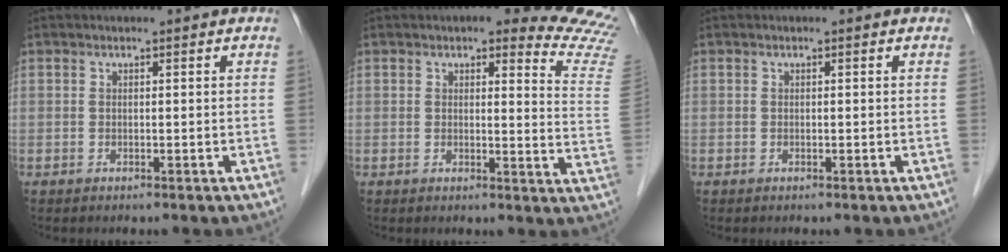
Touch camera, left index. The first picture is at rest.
{"total": 12.7, "force": [11.4, 2.3, 5.0], "torque": [-0.023, -0.072, 0.088]}
{"total": 0.0}